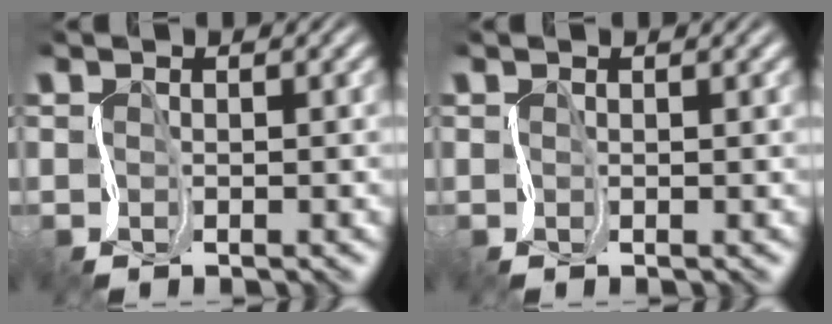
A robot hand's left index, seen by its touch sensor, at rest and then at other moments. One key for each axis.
{"total": 0.6, "fx": 0.6, "fy": 0.0, "fz": 0.1, "tx": 0.000, "ty": -0.005, "tz": 0.001}